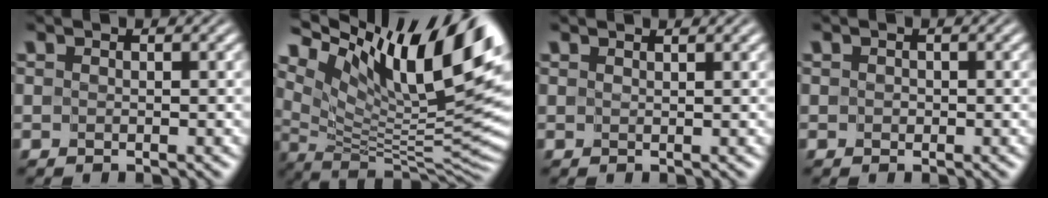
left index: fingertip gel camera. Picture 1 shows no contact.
{"total": 15.8, "force": [8.0, 5.4, 12.5], "torque": [-0.231, 0.024, 0.146]}
{"total": 0.6, "force": [0.6, 0.1, 0.2], "torque": [-0.006, 0.004, 0.009]}
{"total": 0.6, "force": [0.2, 0.5, 0.2], "torque": [0.005, 0.005, -0.009]}